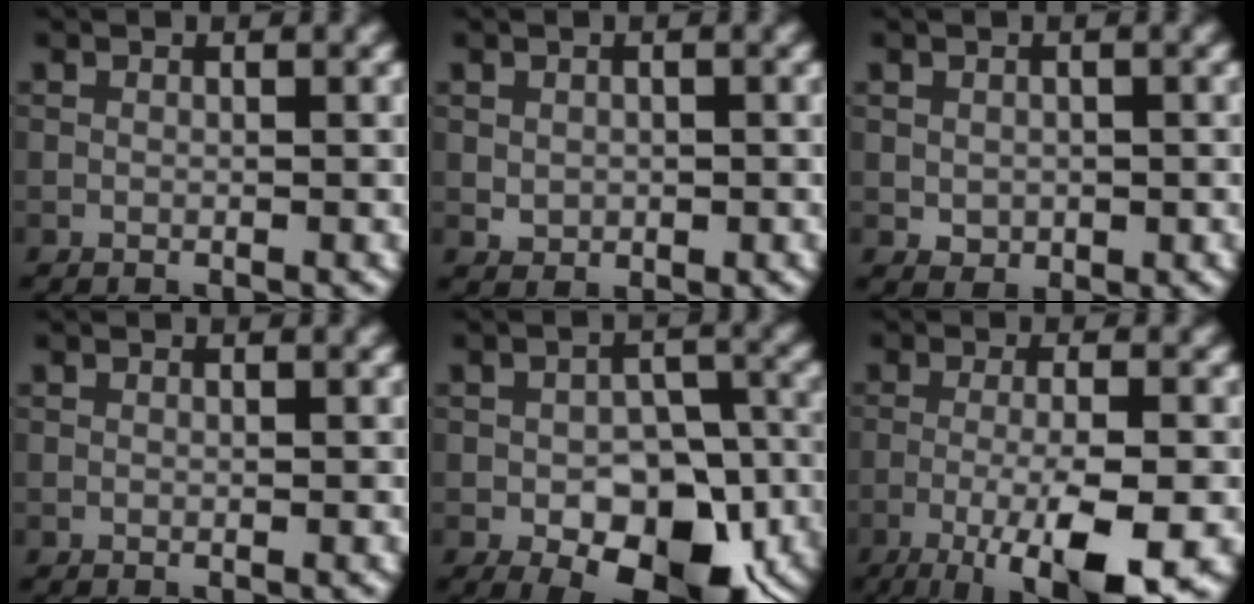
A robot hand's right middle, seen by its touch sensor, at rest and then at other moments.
{"total": 1.2, "force": [0.1, 1.1, 0.5], "torque": [-0.009, -0.003, 0.003]}
{"total": 1.6, "force": [-0.1, 1.3, 0.8], "torque": [-0.014, -0.005, 0.002]}
{"total": 0.0}
{"total": 11.2, "force": [-4.4, 6.4, 8.1], "torque": [-0.120, -0.017, -0.053]}
{"total": 9.4, "force": [-4.6, 2.2, 7.9], "torque": [-0.128, -0.006, -0.077]}